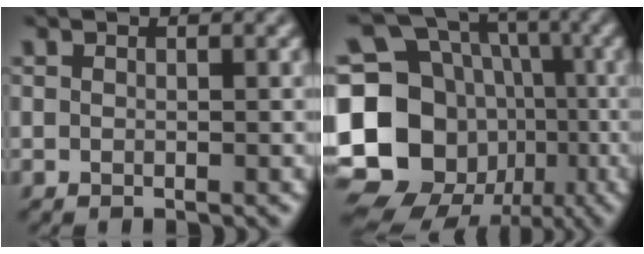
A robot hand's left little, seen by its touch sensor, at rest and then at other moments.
{"total": 20.9, "force": [-5.0, 18.3, 8.8], "torque": [-0.204, 0.014, -0.111]}